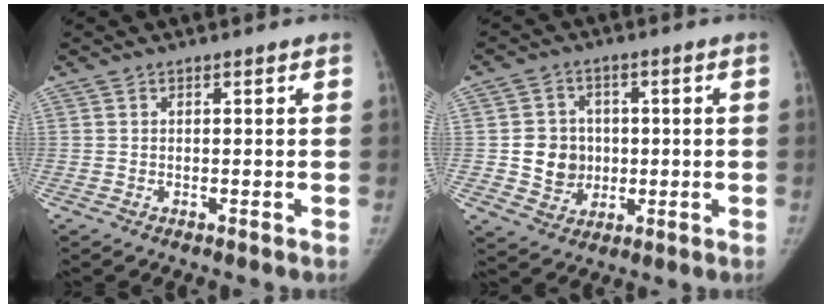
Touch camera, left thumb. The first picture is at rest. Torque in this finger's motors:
{"motor_torque": [-0.08, 0.11, 0.07, -0.08, 0.01]}